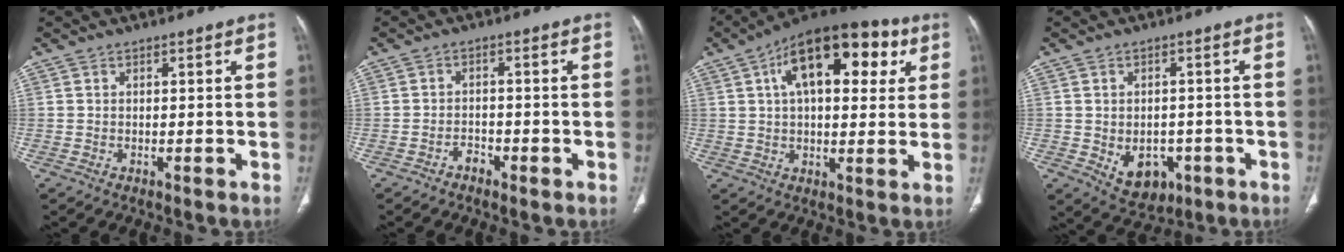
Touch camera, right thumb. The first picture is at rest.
{"total": 2.0, "force": [-1.4, 1.2, 0.6], "torque": [-0.006, 0.012, -0.027]}
{"total": 20.5, "force": [7.3, 10.3, 16.2], "torque": [-0.214, 0.016, 0.107]}
{"total": 7.8, "force": [-2.3, 5.9, 4.6], "torque": [-0.044, 0.011, -0.016]}